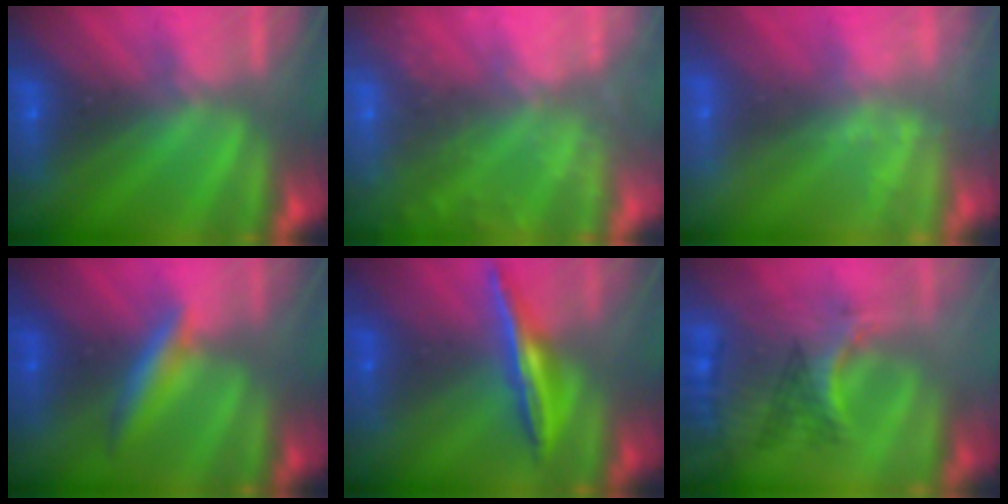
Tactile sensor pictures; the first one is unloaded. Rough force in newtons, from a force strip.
{"total": 9.0}
{"total": 2.4}
{"total": 1.1}
{"total": 1.5}
{"total": 2.9}